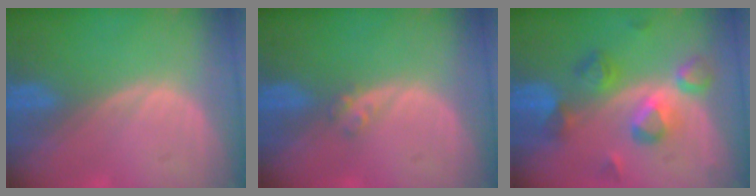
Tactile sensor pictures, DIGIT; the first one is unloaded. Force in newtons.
{"total": 1.6, "press": 1.4, "slide": 0.8}
{"total": 7.4, "press": 7.4, "slide": 0.8}